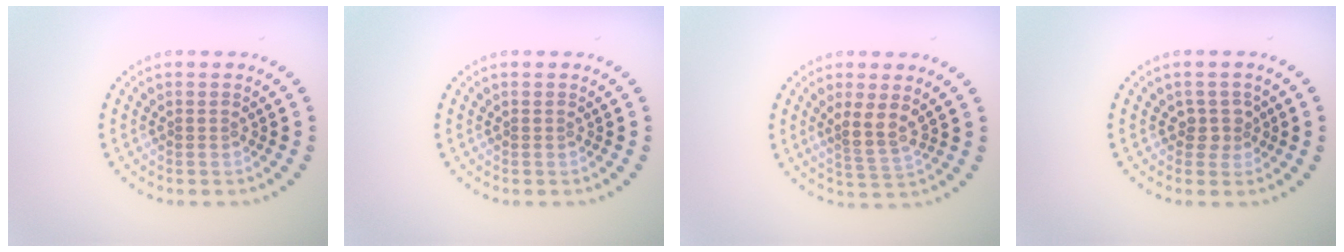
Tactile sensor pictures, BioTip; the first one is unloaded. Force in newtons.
{"total": 0.0}
{"total": 2.5, "press": 2.1, "slide": 1.5}
{"total": 1.7, "press": 1.4, "slide": 1.0}